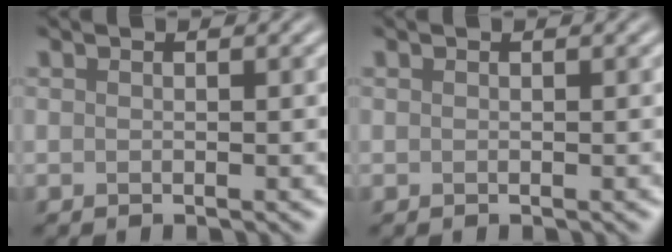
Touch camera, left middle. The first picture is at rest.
{"total": 0.0}